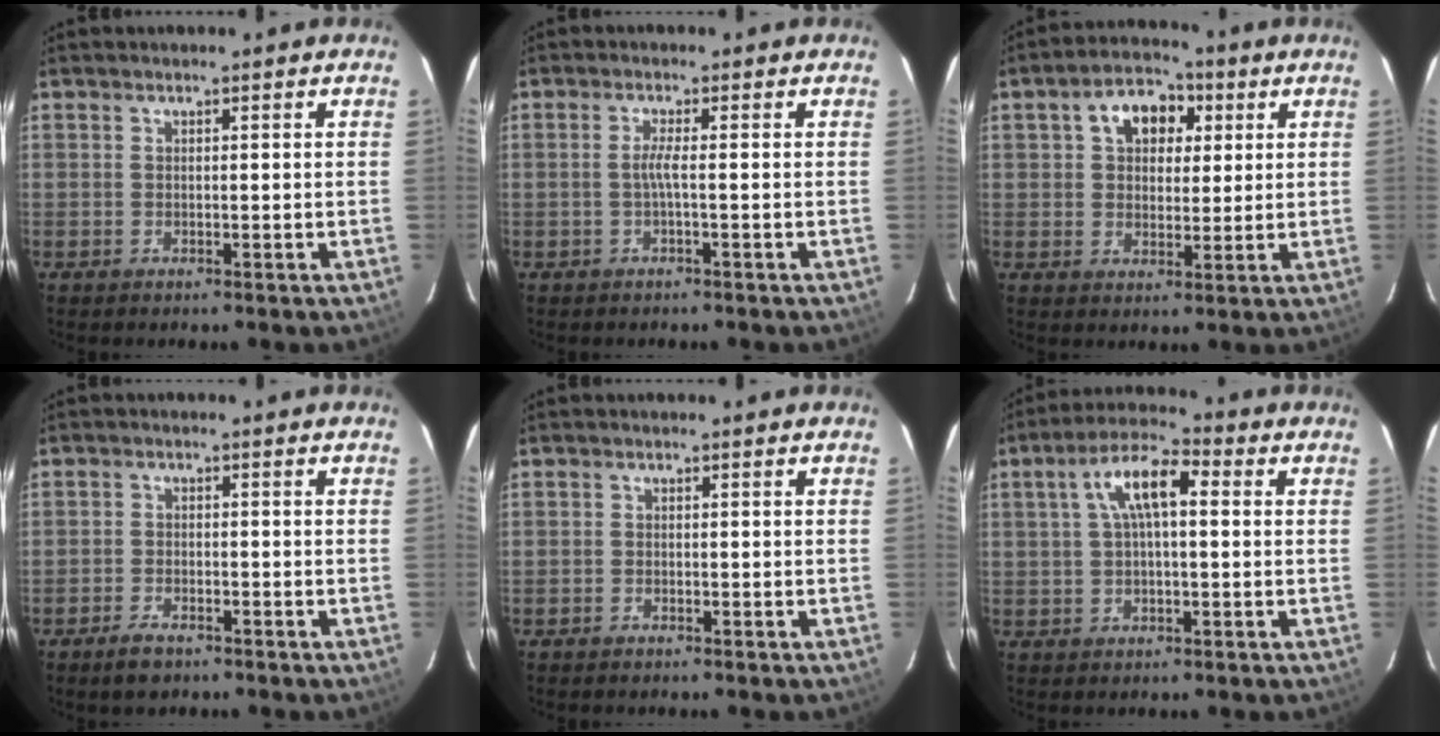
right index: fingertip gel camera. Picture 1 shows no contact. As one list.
[{"total": 1.7, "force": [-0.5, -0.5, 1.5], "torque": [-0.031, 0.000, -0.011]}, {"total": 9.0, "force": [3.1, 6.2, 5.7], "torque": [-0.093, 0.031, 0.051]}, {"total": 3.7, "force": [-2.8, 1.5, 1.9], "torque": [-0.051, -0.002, -0.052]}, {"total": 0.7, "force": [-0.7, 0.2, 0.0], "torque": [-0.005, 0.004, -0.013]}, {"total": 8.8, "force": [1.7, 3.4, 8.0], "torque": [-0.150, 0.027, 0.028]}]